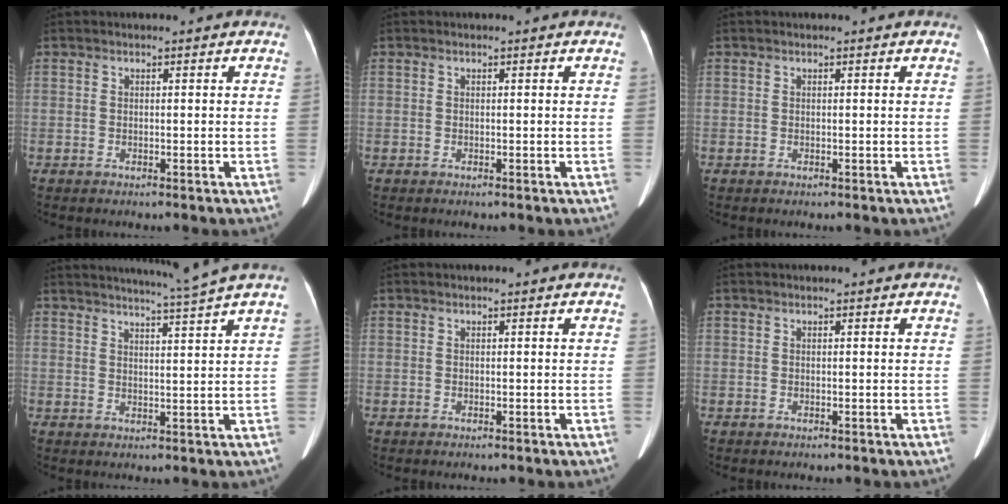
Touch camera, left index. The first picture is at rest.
{"total": 0.0}
{"total": 0.0}
{"total": 7.3, "force": [6.3, -2.4, 2.8], "torque": [-0.043, -0.016, 0.092]}
{"total": 0.0}
{"total": 0.0}